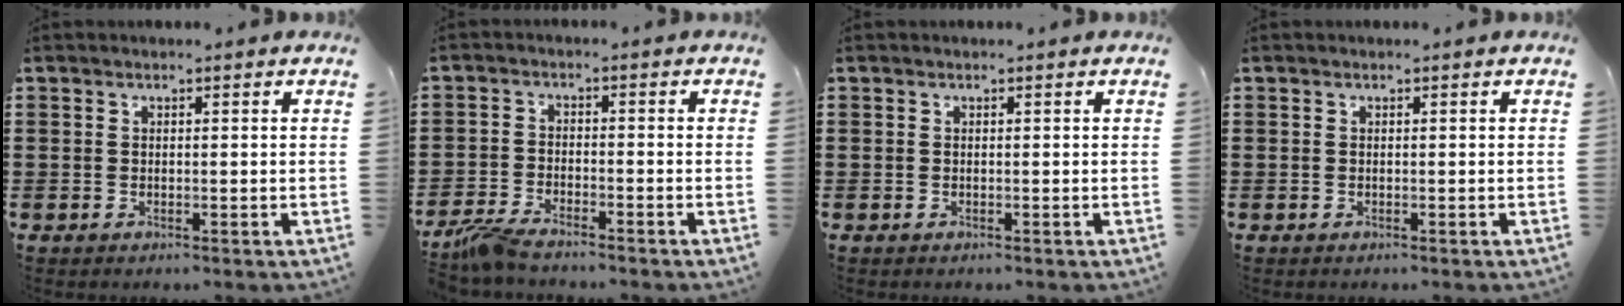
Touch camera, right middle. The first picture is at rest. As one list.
[{"total": 3.8, "force": [-3.3, 0.4, 1.7], "torque": [-0.058, -0.006, -0.073]}, {"total": 0.0}, {"total": 0.0}]